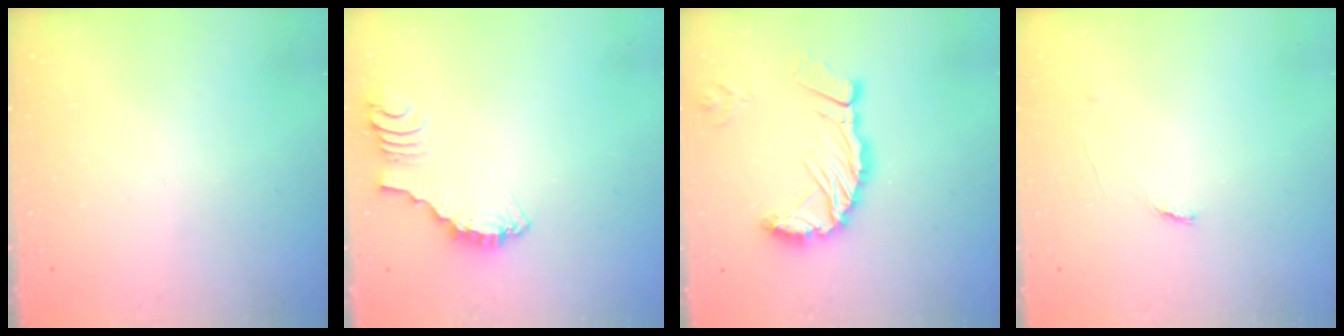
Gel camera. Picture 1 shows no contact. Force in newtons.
{"total": 2.8, "press": 2.8, "slide": 0.1}
{"total": 10.9, "press": 10.8, "slide": 1.5}
{"total": 4.4, "press": 4.4, "slide": 0.3}